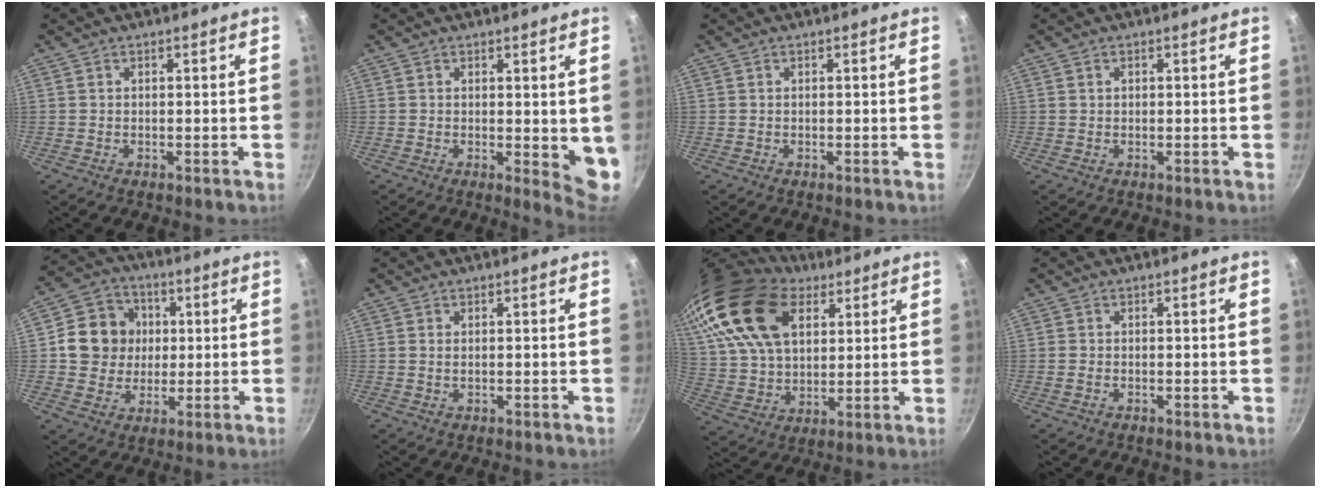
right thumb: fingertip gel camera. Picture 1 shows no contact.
{"total": 5.9, "force": [0.7, 2.2, 5.4], "torque": [-0.061, -0.016, 0.011]}
{"total": 0.0}
{"total": 0.6, "force": [0.2, 0.5, 0.2], "torque": [0.000, 0.004, 0.003]}
{"total": 11.5, "force": [1.5, 10.5, 4.5], "torque": [-0.045, 0.014, 0.018]}
{"total": 0.9, "force": [0.2, 0.5, 0.7], "torque": [-0.014, 0.000, 0.002]}
{"total": 21.1, "force": [11.7, 12.6, 12.3], "torque": [-0.215, -0.032, 0.219]}
{"total": 0.9, "force": [-0.3, 0.7, 0.6], "torque": [-0.011, 0.001, -0.006]}